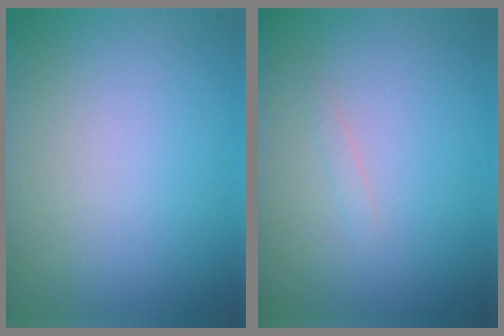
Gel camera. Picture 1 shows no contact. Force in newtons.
{"total": 0.5, "press": 0.5, "slide": 0.1}